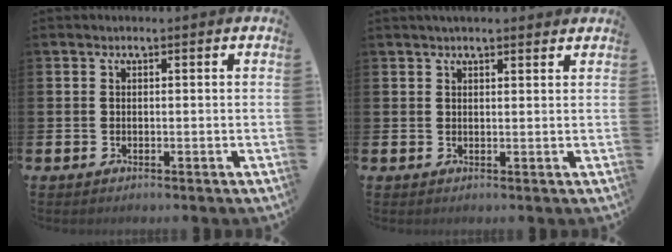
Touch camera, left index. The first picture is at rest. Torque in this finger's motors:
{"motor_torque": [0.99, -1.15, 0.31, 0.18]}